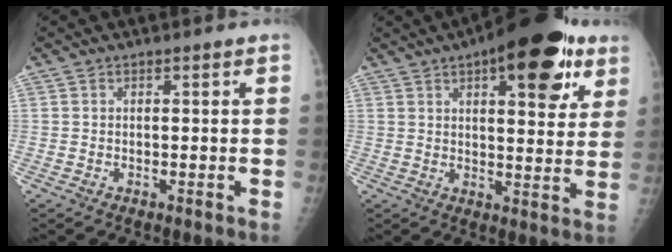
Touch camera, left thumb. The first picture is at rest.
{"total": 18.4, "force": [9.3, 7.4, 14.0], "torque": [-0.156, -0.022, 0.125]}